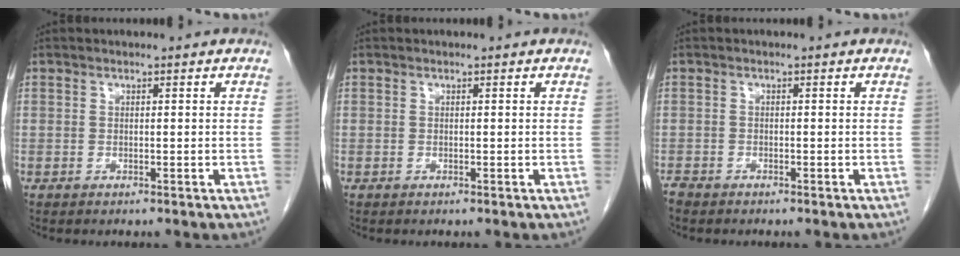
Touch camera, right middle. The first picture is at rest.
{"total": 0.0}
{"total": 1.6, "force": [-1.4, 0.6, 0.3], "torque": [-0.015, -0.003, -0.027]}